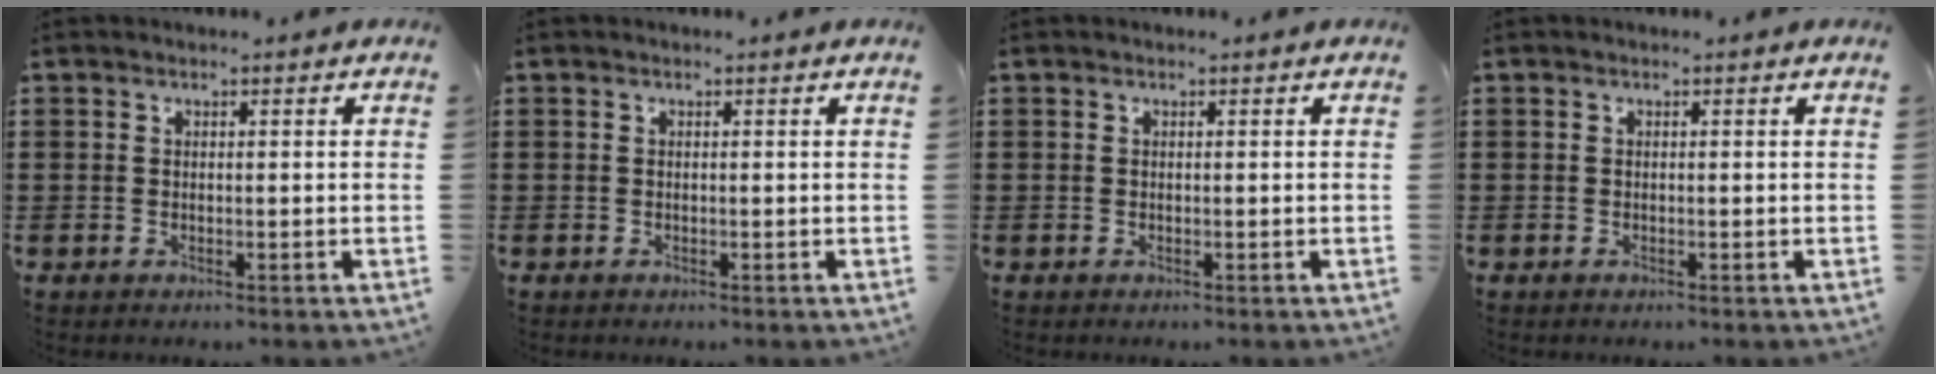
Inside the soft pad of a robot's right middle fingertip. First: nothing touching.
{"total": 0.0}
{"total": 0.0}
{"total": 0.0}